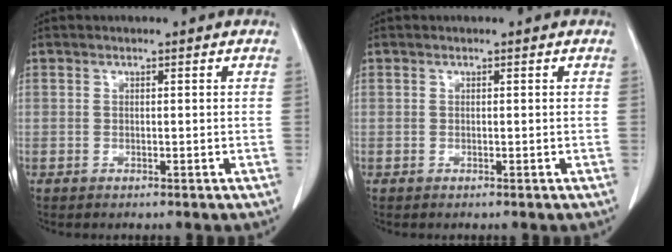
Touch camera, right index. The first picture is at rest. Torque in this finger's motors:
{"motor_torque": [0.00, 0.00, 0.01, 0.00]}